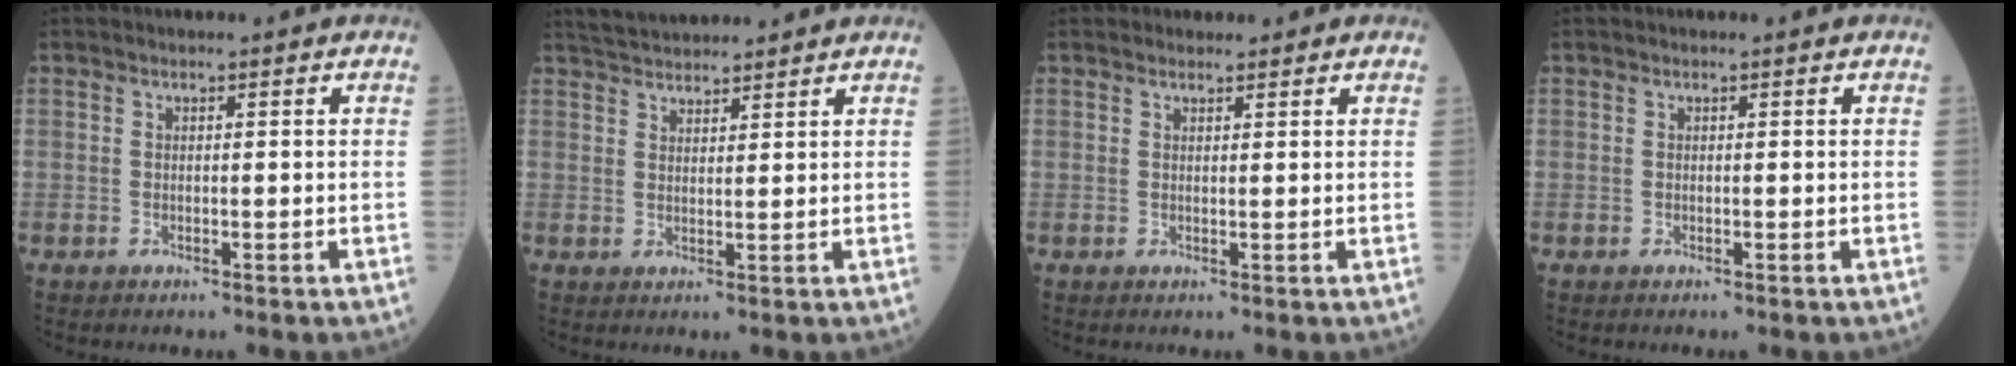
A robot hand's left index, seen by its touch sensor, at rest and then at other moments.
{"total": 6.7, "force": [6.4, 0.8, 1.7], "torque": [-0.034, 0.036, 0.108]}
{"total": 1.3, "force": [1.2, 0.5, 0.2], "torque": [-0.008, 0.009, 0.018]}
{"total": 0.0}